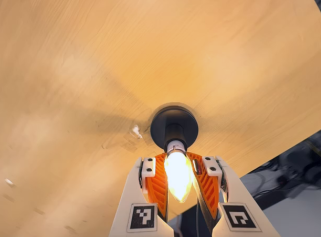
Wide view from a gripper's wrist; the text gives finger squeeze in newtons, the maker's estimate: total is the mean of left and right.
{"total": 27.8, "left": 30.6, "right": 24.9}